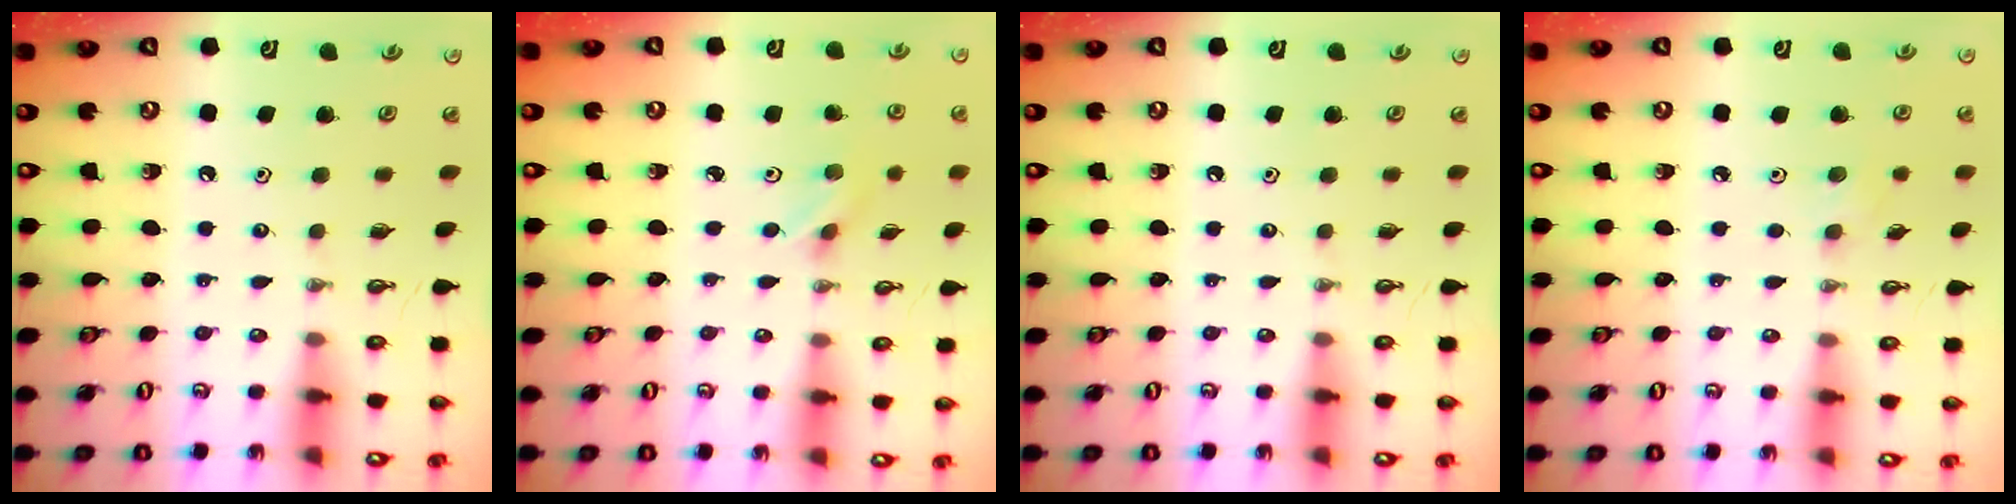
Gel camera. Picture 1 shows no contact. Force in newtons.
{"total": 2.1, "press": 2.0, "slide": 0.6}
{"total": 0.0}
{"total": 4.4, "press": 4.0, "slide": 1.9}